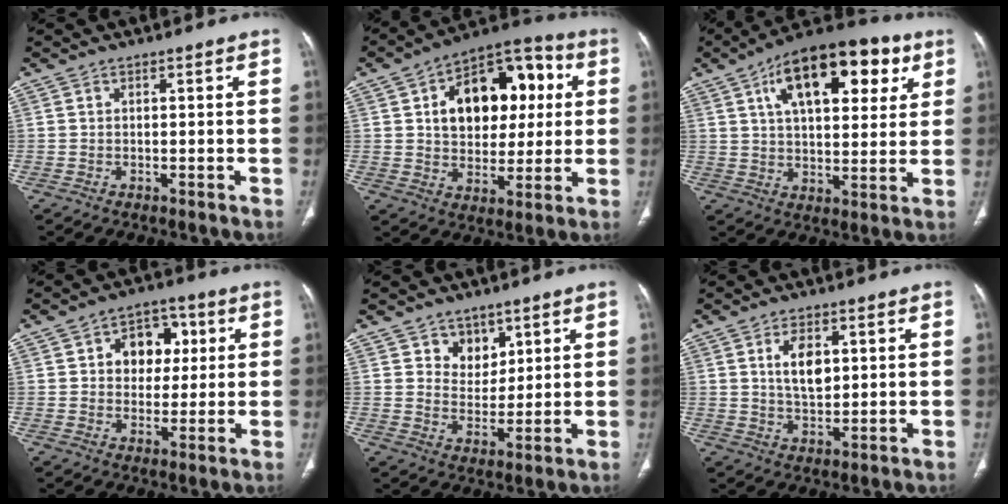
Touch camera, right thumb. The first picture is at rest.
{"total": 19.7, "force": [4.4, 12.8, 14.4], "torque": [-0.161, 0.021, 0.069]}
{"total": 20.9, "force": [8.8, 10.2, 16.0], "torque": [-0.210, -0.003, 0.135]}
{"total": 9.7, "force": [2.3, 7.4, 5.9], "torque": [-0.034, 0.004, 0.033]}
{"total": 6.2, "force": [3.7, 4.7, 1.8], "torque": [0.006, -0.025, 0.067]}
{"total": 6.6, "force": [1.9, 3.7, 5.0], "torque": [-0.073, -0.013, 0.038]}